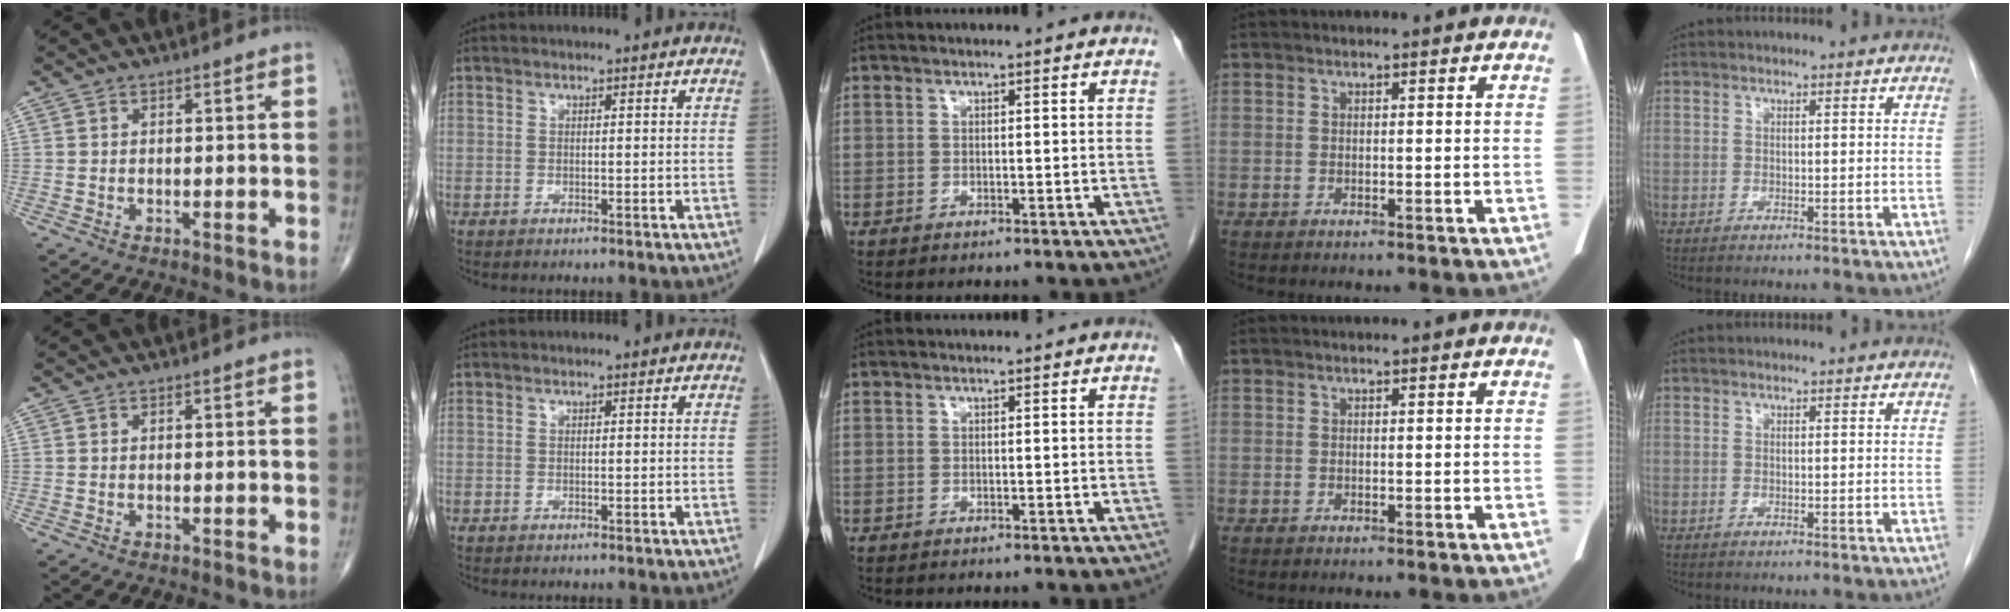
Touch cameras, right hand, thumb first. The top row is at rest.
{}